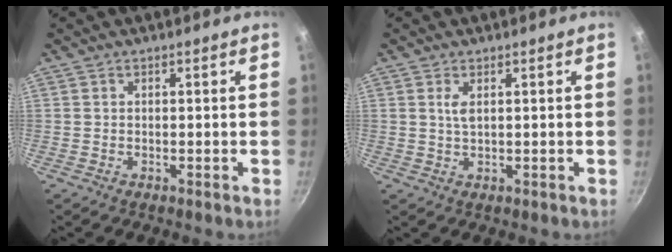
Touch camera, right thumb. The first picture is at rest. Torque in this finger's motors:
{"motor_torque": [0.52, 0.18, 0.48, -0.32, 0.01]}